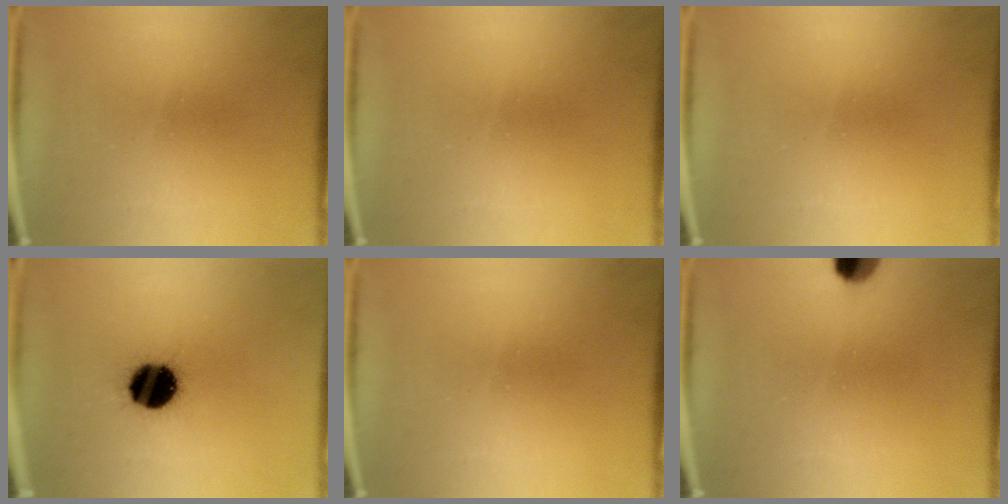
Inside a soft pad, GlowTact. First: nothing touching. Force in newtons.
{"total": 0.0}
{"total": 0.0}
{"total": 13.6}
{"total": 0.0}
{"total": 6.5}